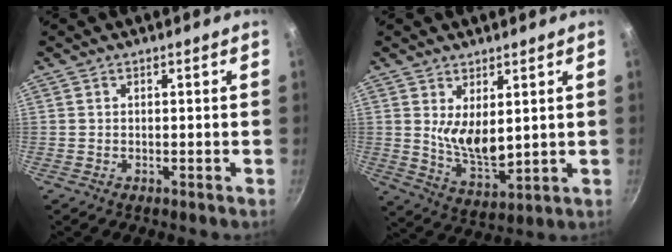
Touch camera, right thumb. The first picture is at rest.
{"total": 8.1, "force": [2.3, 4.0, 6.7], "torque": [-0.100, -0.037, 0.057]}